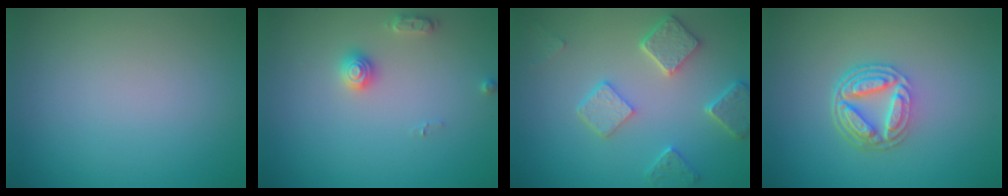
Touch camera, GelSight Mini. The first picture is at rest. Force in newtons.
{"total": 2.0, "press": 2.0, "slide": 0.3}
{"total": 4.6, "press": 3.6, "slide": 2.8}
{"total": 4.9, "press": 3.5, "slide": 3.4}